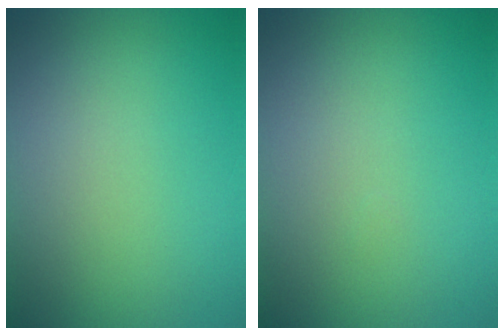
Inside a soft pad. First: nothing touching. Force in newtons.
{"total": 0.0}